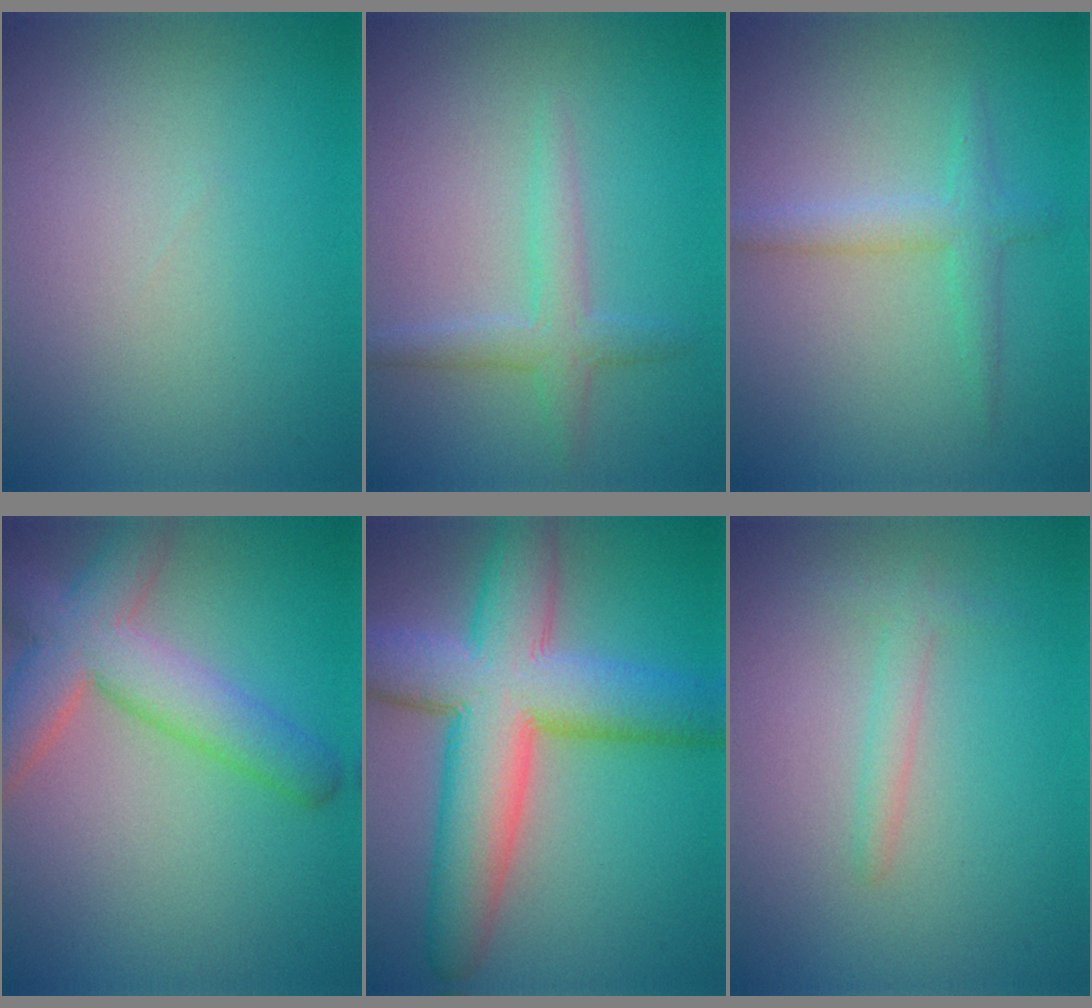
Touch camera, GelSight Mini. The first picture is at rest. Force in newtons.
{"total": 2.3, "press": 2.3, "slide": 0.1}
{"total": 2.3, "press": 2.3, "slide": 0.1}
{"total": 6.6, "press": 6.5, "slide": 0.4}
{"total": 11.1, "press": 11.1, "slide": 0.7}
{"total": 1.5, "press": 1.5, "slide": 0.1}